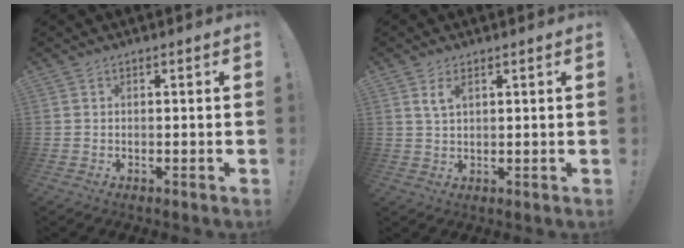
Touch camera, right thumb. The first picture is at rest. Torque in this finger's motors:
{"motor_torque": [0.13, 0.23, -0.01, 0.01, 0.00]}